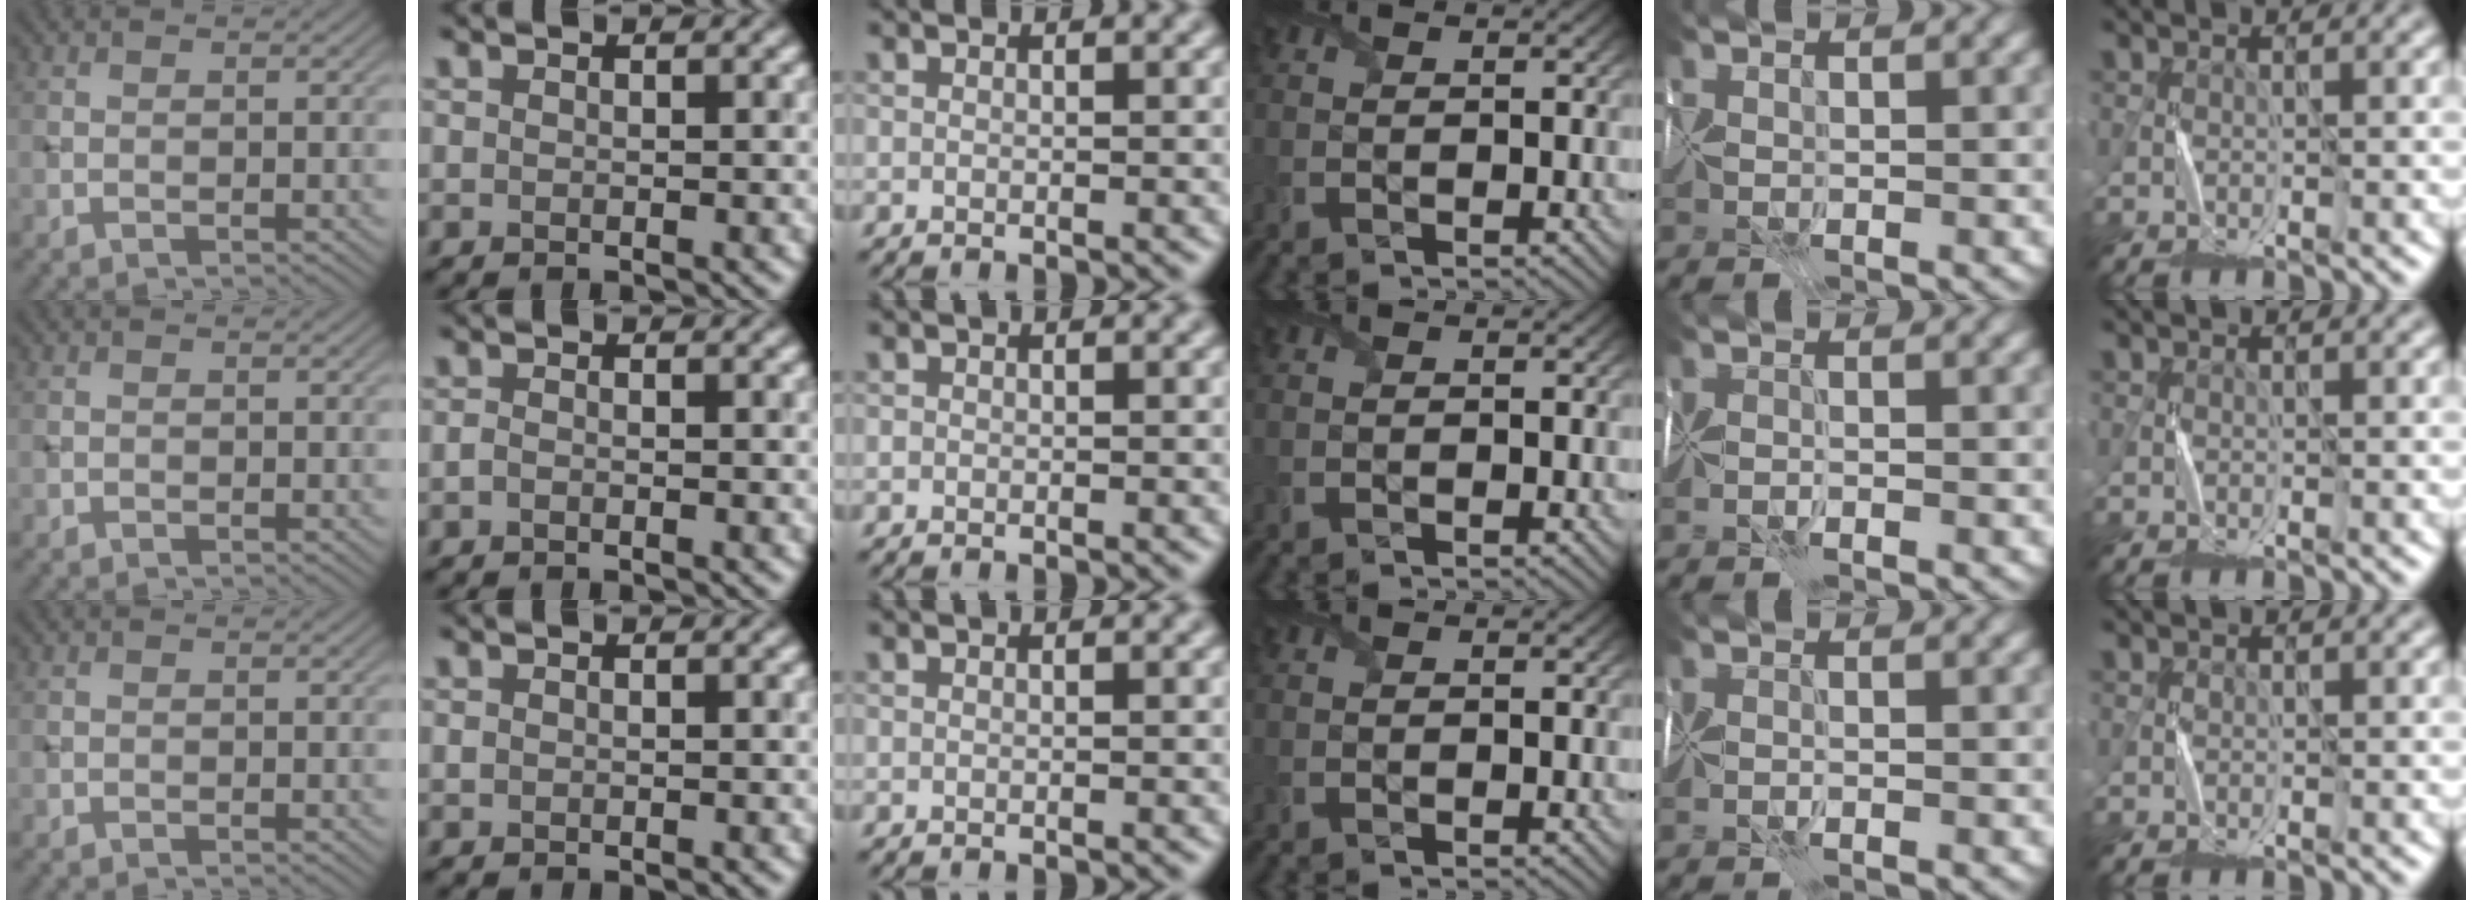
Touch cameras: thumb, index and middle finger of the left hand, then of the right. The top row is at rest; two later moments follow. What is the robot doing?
{"motion": "fold", "object": "map"}